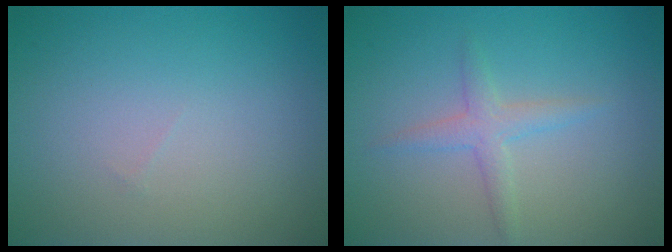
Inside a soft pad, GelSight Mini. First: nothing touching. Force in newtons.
{"total": 2.0, "press": 2.0, "slide": 0.1}